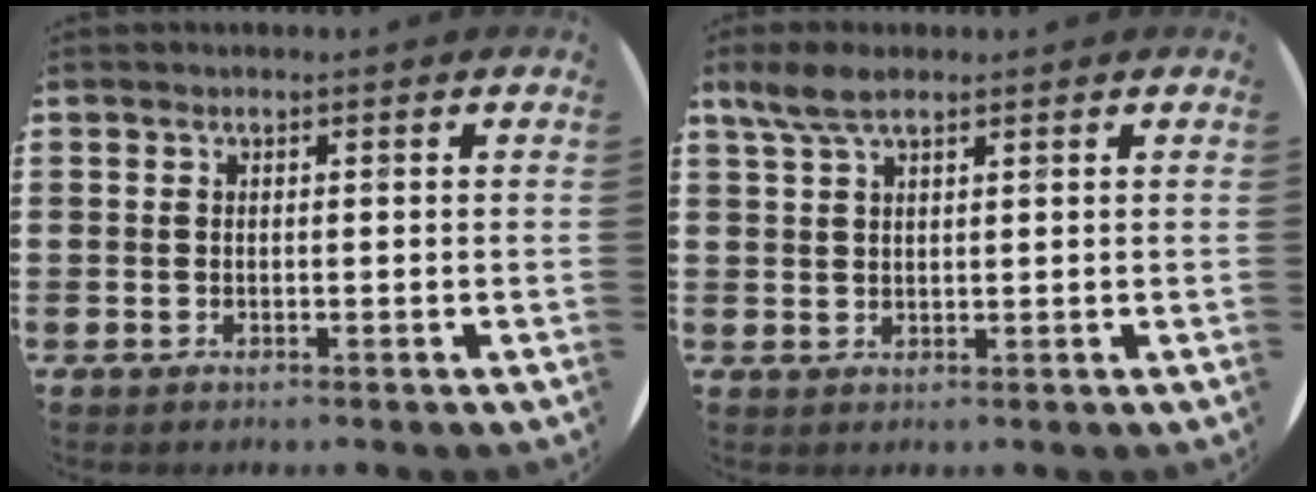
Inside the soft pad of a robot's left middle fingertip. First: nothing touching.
{"total": 4.0, "force": [2.8, 1.3, 2.5], "torque": [-0.048, 0.001, 0.051]}